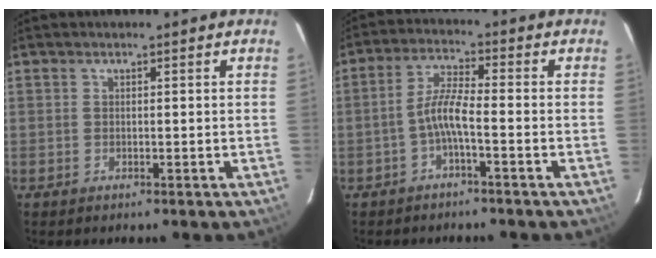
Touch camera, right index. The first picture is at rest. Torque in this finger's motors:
{"motor_torque": [0.75, -0.47, 0.47, 0.13]}